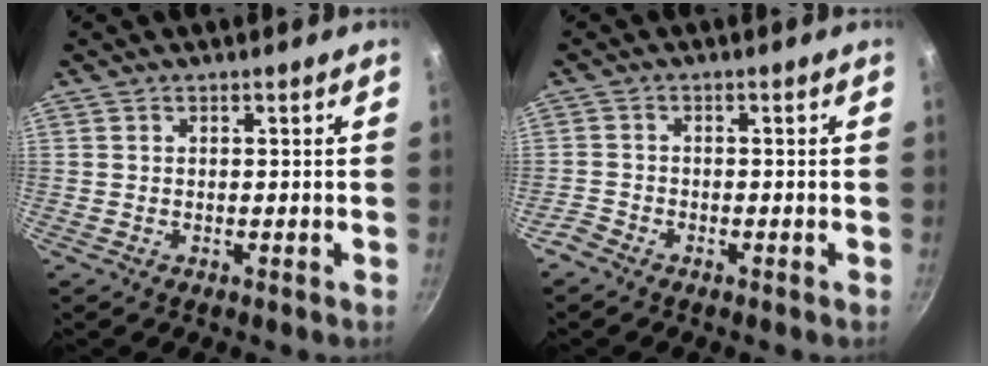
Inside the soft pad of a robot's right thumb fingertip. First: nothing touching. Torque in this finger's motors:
{"motor_torque": [-0.45, 0.21, -0.20, 0.45, 0.00]}